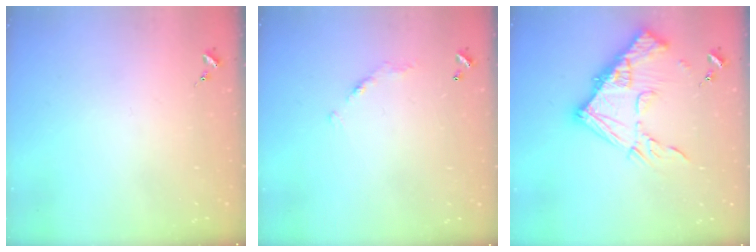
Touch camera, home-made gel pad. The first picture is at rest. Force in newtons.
{"total": 7.1, "press": 7.1, "slide": 0.6}
{"total": 17.9, "press": 17.8, "slide": 1.7}